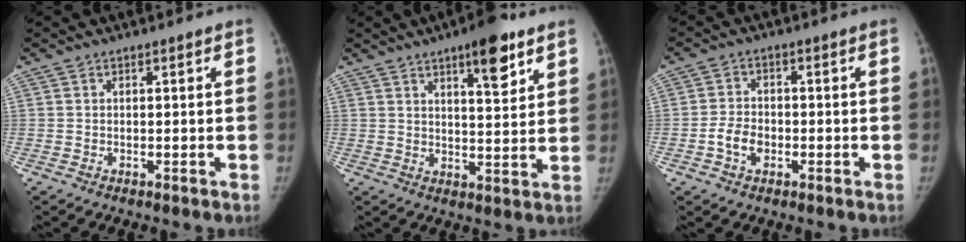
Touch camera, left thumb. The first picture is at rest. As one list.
[{"total": 9.9, "force": [5.9, 3.0, 7.4], "torque": [-0.088, -0.030, 0.083]}, {"total": 4.5, "force": [-1.5, 3.3, 2.8], "torque": [-0.044, 0.014, -0.030]}]